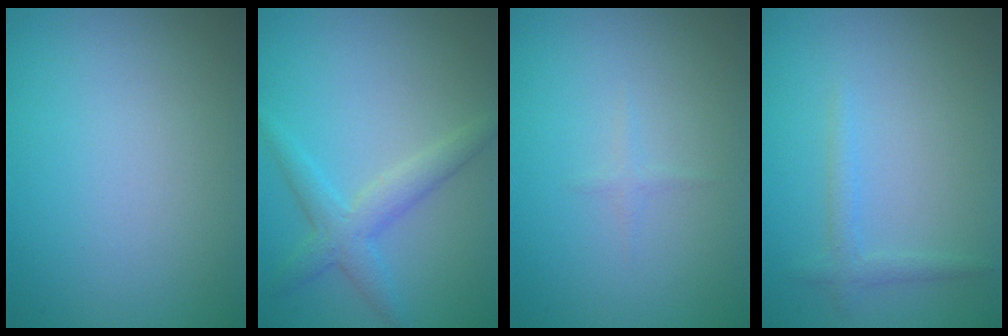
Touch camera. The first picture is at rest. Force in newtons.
{"total": 3.0, "press": 3.0, "slide": 0.1}
{"total": 0.6, "press": 0.6, "slide": 0.0}
{"total": 1.3, "press": 1.3, "slide": 0.1}